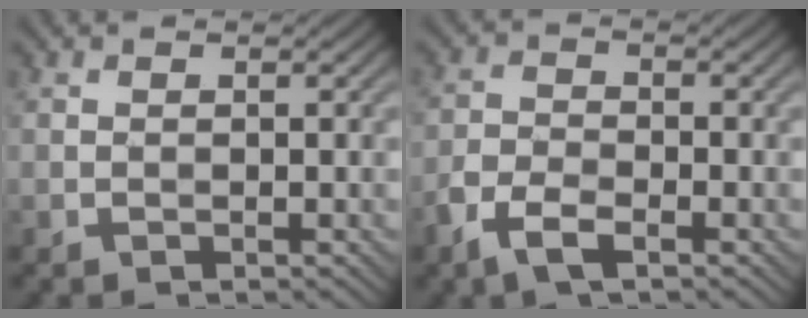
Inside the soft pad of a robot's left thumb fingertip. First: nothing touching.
{"total": 4.6, "force": [-2.9, 1.9, 3.0], "torque": [-0.071, -0.006, -0.066]}